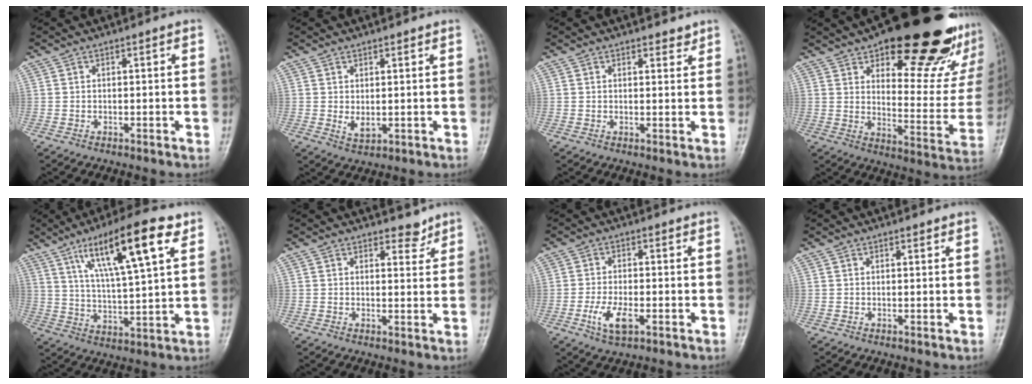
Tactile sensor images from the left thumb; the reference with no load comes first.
{"total": 3.1, "force": [0.9, 1.8, 2.4], "torque": [-0.036, -0.013, 0.021]}
{"total": 1.9, "force": [1.6, 0.8, 0.6], "torque": [0.004, -0.011, 0.020]}
{"total": 30.0, "force": [18.4, 11.3, 20.8], "torque": [-0.248, -0.074, 0.255]}
{"total": 16.7, "force": [8.3, 3.6, 14.0], "torque": [-0.228, -0.020, 0.145]}
{"total": 2.8, "force": [2.4, 1.3, 0.7], "torque": [0.008, -0.017, 0.033]}
{"total": 5.5, "force": [-2.0, 2.5, 4.4], "torque": [-0.089, 0.002, -0.033]}
{"total": 0.7, "force": [0.5, 0.3, 0.3], "torque": [-0.007, -0.004, 0.008]}